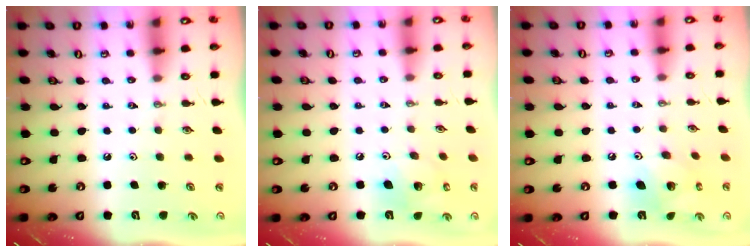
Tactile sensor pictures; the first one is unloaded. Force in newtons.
{"total": 11.1, "press": 10.9, "slide": 2.3}
{"total": 10.4, "press": 10.4, "slide": 0.8}